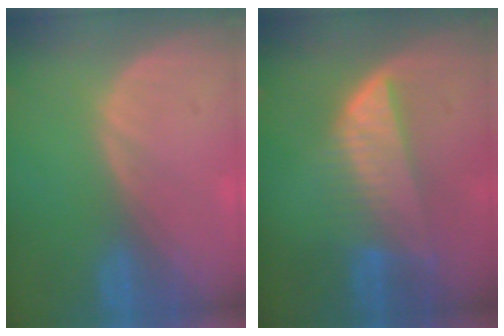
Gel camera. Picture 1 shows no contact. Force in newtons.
{"total": 7.3, "press": 6.9, "slide": 2.6}